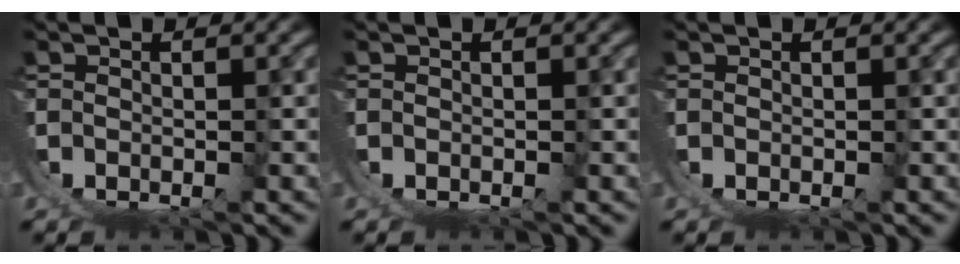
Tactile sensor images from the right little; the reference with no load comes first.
{"total": 0.0}
{"total": 0.0}